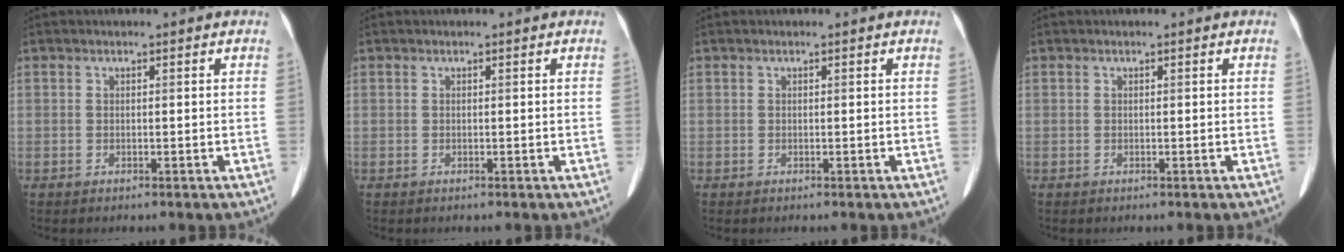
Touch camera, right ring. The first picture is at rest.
{"total": 0.0}
{"total": 0.0}
{"total": 0.0}